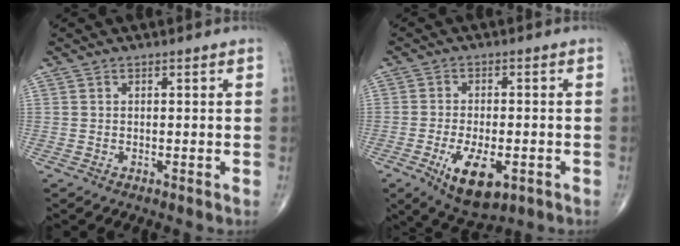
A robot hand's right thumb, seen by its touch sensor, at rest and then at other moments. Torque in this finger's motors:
{"motor_torque": [-0.01, 0.15, 0.38, 0.09, 0.13]}